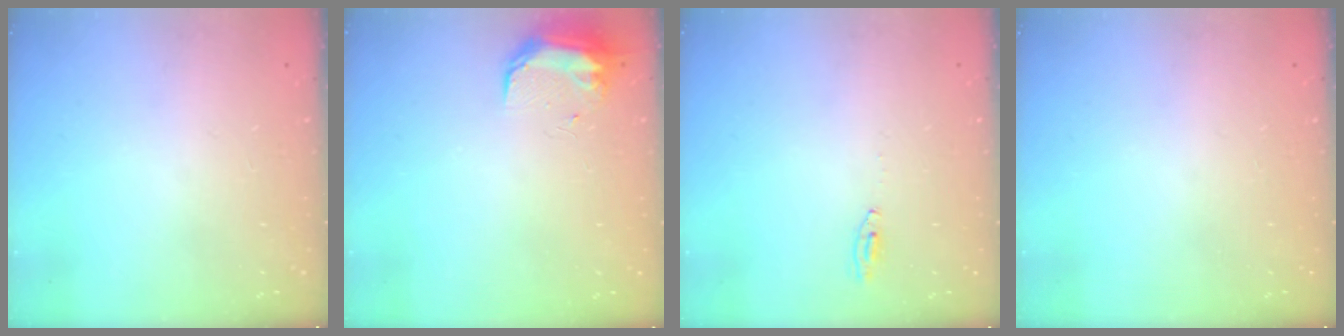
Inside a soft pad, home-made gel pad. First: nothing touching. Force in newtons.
{"total": 9.1, "press": 9.0, "slide": 0.5}
{"total": 2.2, "press": 2.2, "slide": 0.2}
{"total": 0.0}